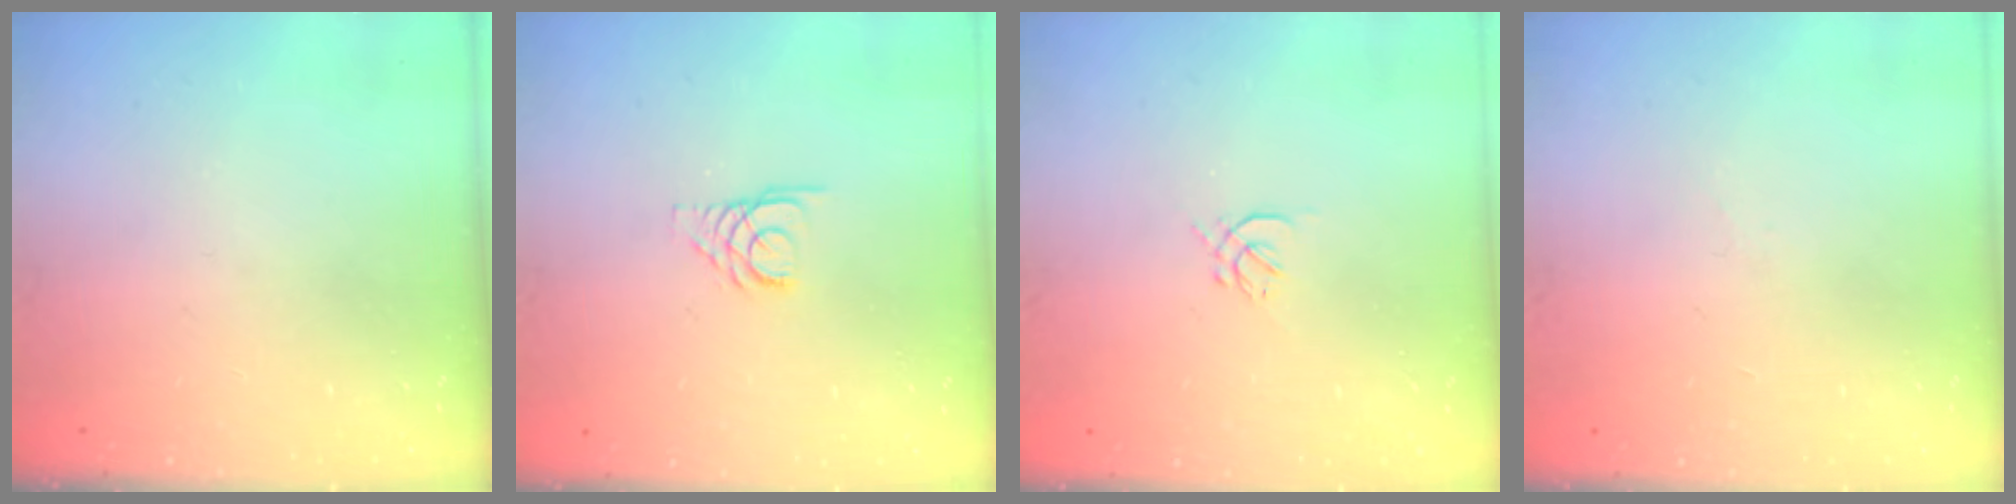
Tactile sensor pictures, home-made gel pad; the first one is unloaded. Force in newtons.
{"total": 3.4, "press": 3.3, "slide": 0.3}
{"total": 1.0, "press": 0.9, "slide": 0.4}
{"total": 2.0, "press": 1.9, "slide": 0.5}